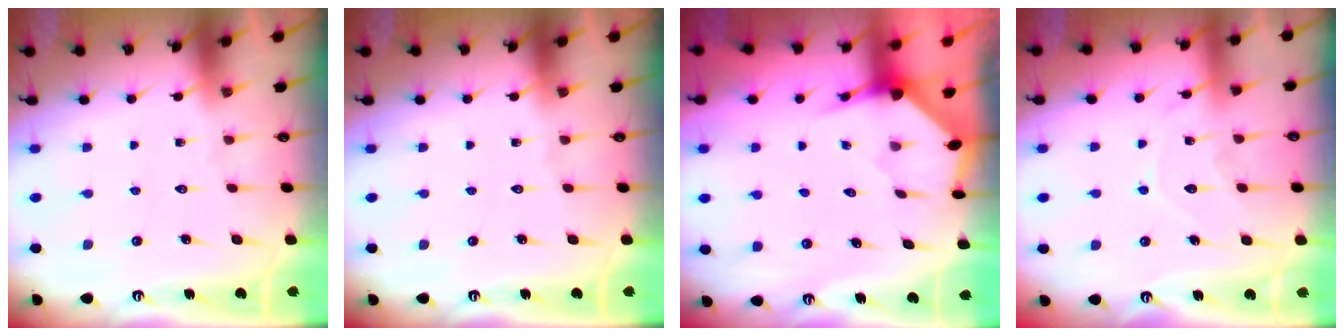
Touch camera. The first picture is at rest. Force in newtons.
{"total": 0.0}
{"total": 3.2, "press": 3.2, "slide": 0.3}
{"total": 9.2, "press": 9.1, "slide": 0.8}